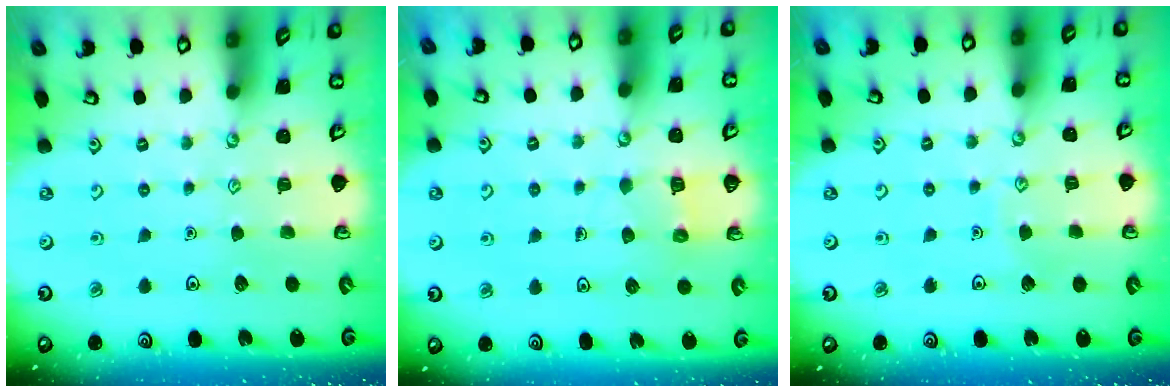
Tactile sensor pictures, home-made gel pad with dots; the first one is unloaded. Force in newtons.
{"total": 5.8, "press": 5.7, "slide": 0.5}
{"total": 3.4, "press": 3.3, "slide": 0.3}